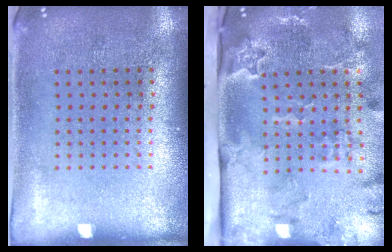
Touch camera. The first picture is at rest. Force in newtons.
{"total": 3.6, "press": 2.4, "slide": 2.6}